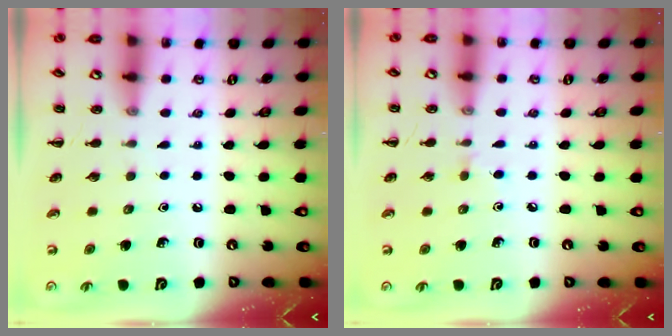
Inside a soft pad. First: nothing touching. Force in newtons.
{"total": 3.8, "press": 3.5, "slide": 1.4}